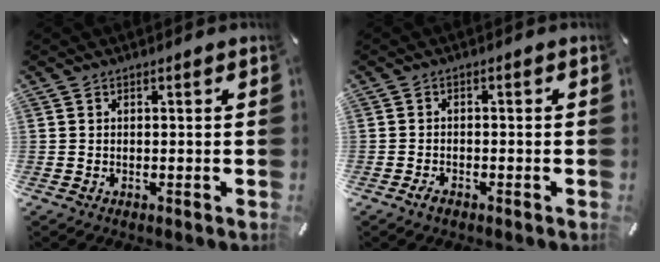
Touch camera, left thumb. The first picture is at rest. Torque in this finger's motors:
{"motor_torque": [0.10, 1.08, 0.08, 0.28, 0.02]}